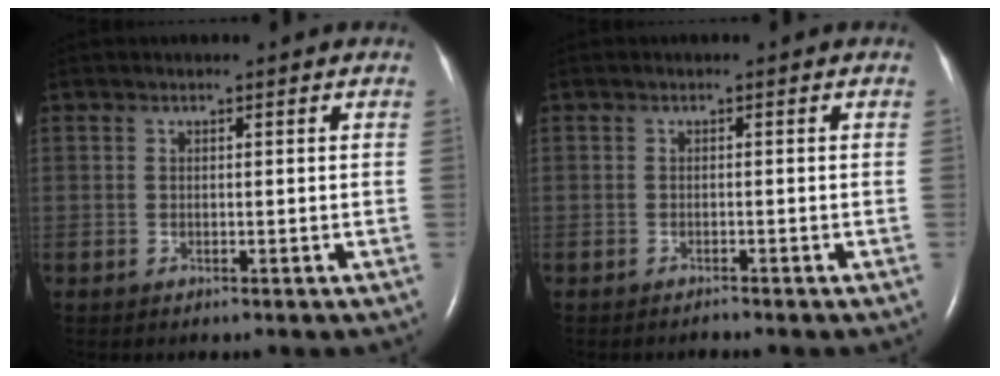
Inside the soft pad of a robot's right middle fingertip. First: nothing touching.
{"total": 0.7, "force": [-0.7, -0.1, 0.0], "torque": [-0.004, -0.003, -0.010]}